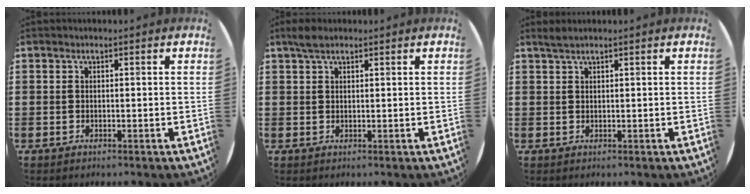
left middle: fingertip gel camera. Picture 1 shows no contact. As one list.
[{"total": 2.2, "force": [1.6, 0.7, 1.2], "torque": [-0.027, 0.006, 0.030]}, {"total": 1.2, "force": [1.0, 0.0, 0.6], "torque": [-0.012, 0.002, 0.019]}]